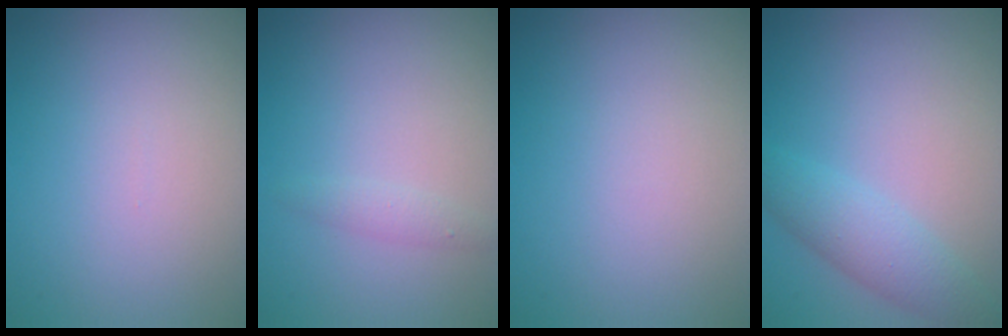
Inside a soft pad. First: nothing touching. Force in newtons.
{"total": 1.0, "press": 1.0, "slide": 0.1}
{"total": 0.0}
{"total": 3.3, "press": 3.3, "slide": 0.1}